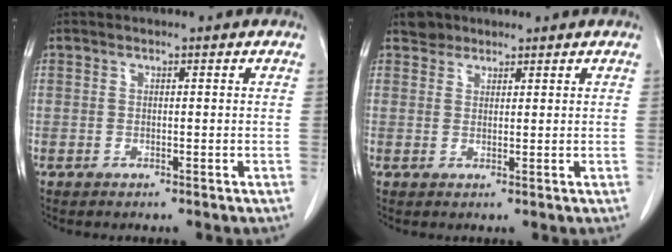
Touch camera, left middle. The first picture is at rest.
{"total": 2.0, "force": [1.5, 1.2, -0.1], "torque": [0.005, 0.007, 0.023]}